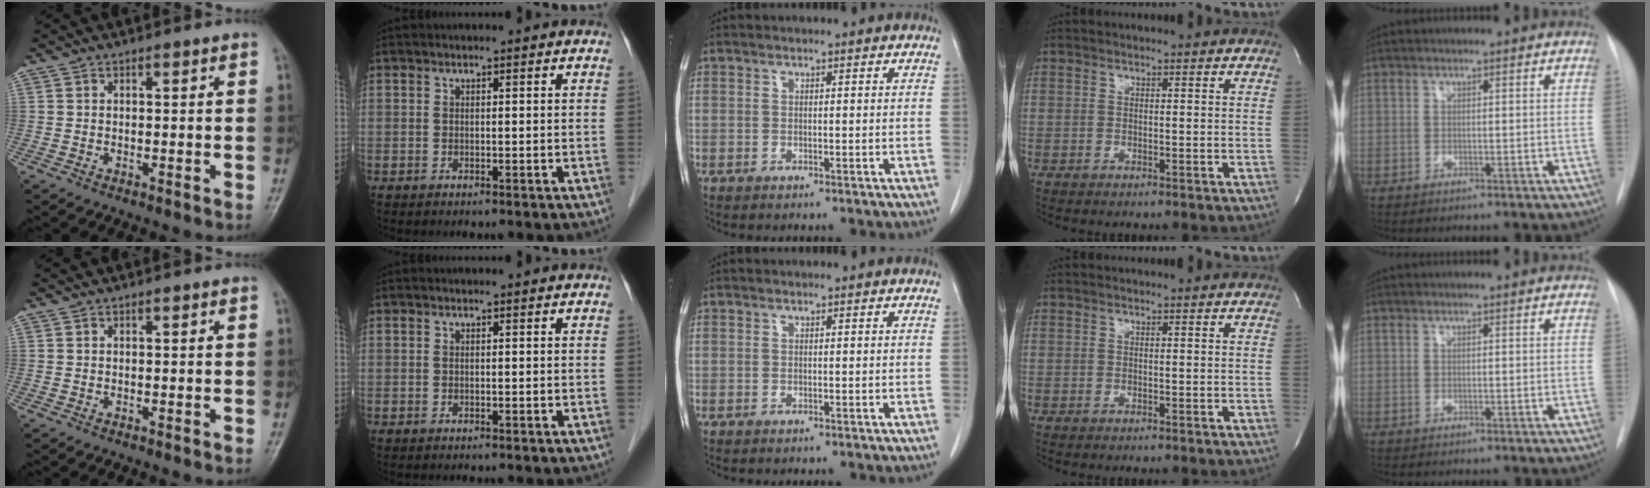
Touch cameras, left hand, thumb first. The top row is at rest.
{}